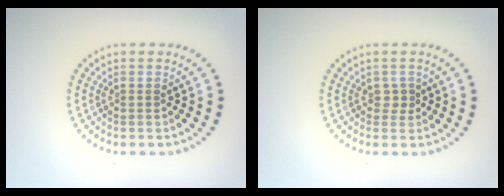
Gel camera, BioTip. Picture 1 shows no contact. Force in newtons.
{"total": 0.9, "press": 0.8, "slide": 0.4}